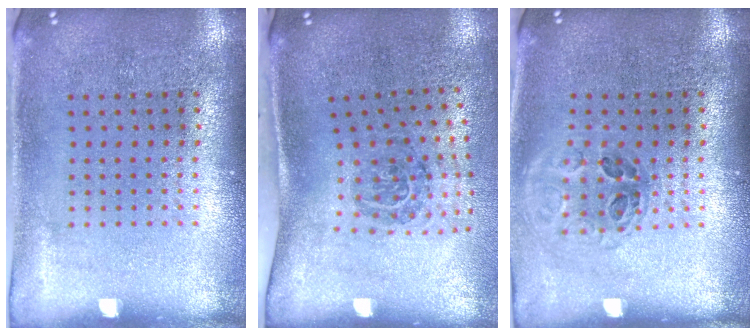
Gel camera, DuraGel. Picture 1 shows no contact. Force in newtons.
{"total": 2.0, "press": 1.2, "slide": 1.5}
{"total": 1.0, "press": 1.0, "slide": 0.3}